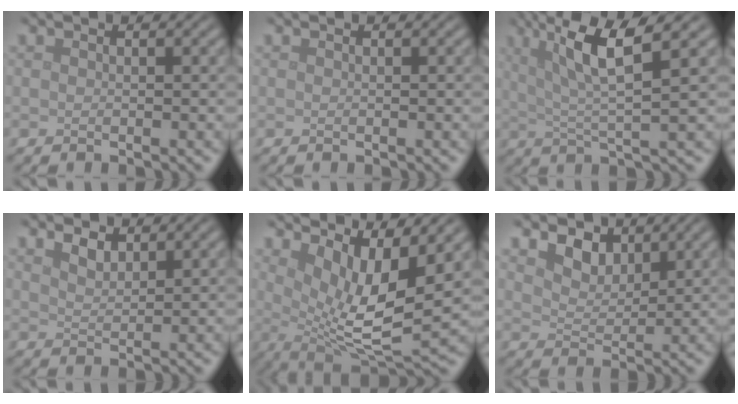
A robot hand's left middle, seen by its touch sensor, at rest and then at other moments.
{"total": 0.0}
{"total": 6.9, "force": [2.8, 1.3, 6.2], "torque": [-0.103, 0.012, 0.050]}
{"total": 1.7, "force": [1.4, 0.8, 0.7], "torque": [-0.018, 0.000, 0.030]}
{"total": 7.1, "force": [2.8, 2.2, 6.1], "torque": [-0.109, -0.013, 0.054]}
{"total": 3.0, "force": [2.0, 1.8, 1.3], "torque": [-0.036, -0.007, 0.032]}